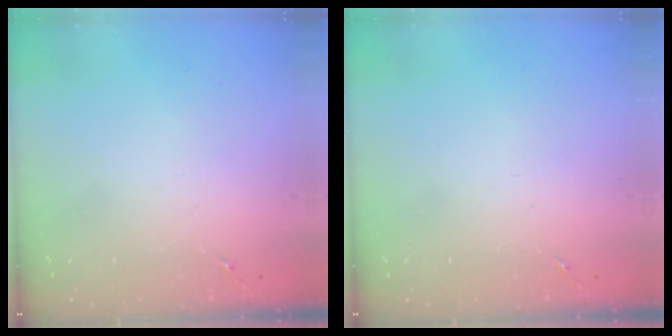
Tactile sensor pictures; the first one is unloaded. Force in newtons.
{"total": 0.0}